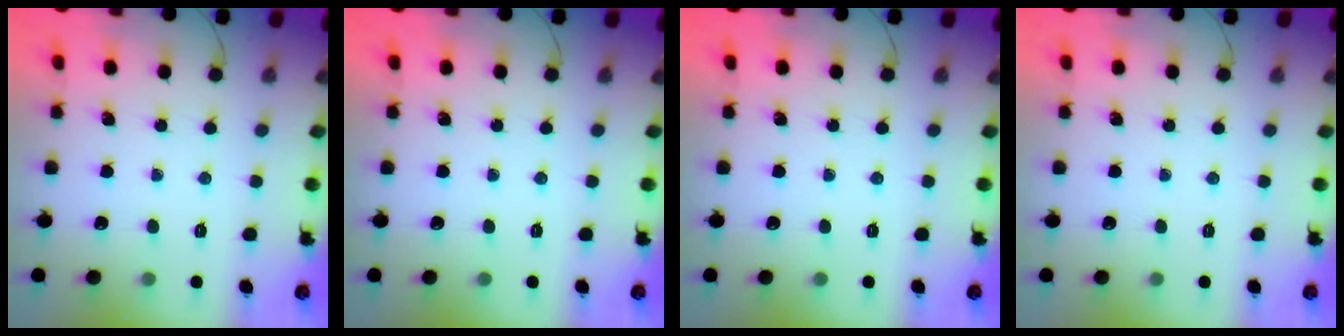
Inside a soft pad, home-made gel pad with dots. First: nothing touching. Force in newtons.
{"total": 0.0}
{"total": 0.0}
{"total": 0.0}